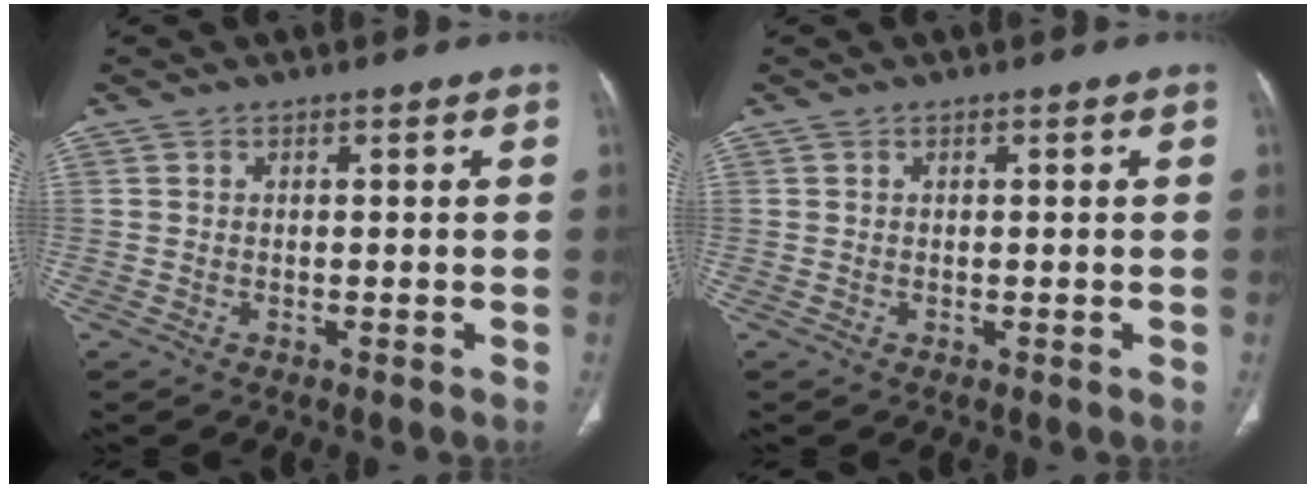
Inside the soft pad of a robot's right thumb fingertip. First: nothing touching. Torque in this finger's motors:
{"motor_torque": [0.19, 0.13, 0.10, -0.03, 0.07]}